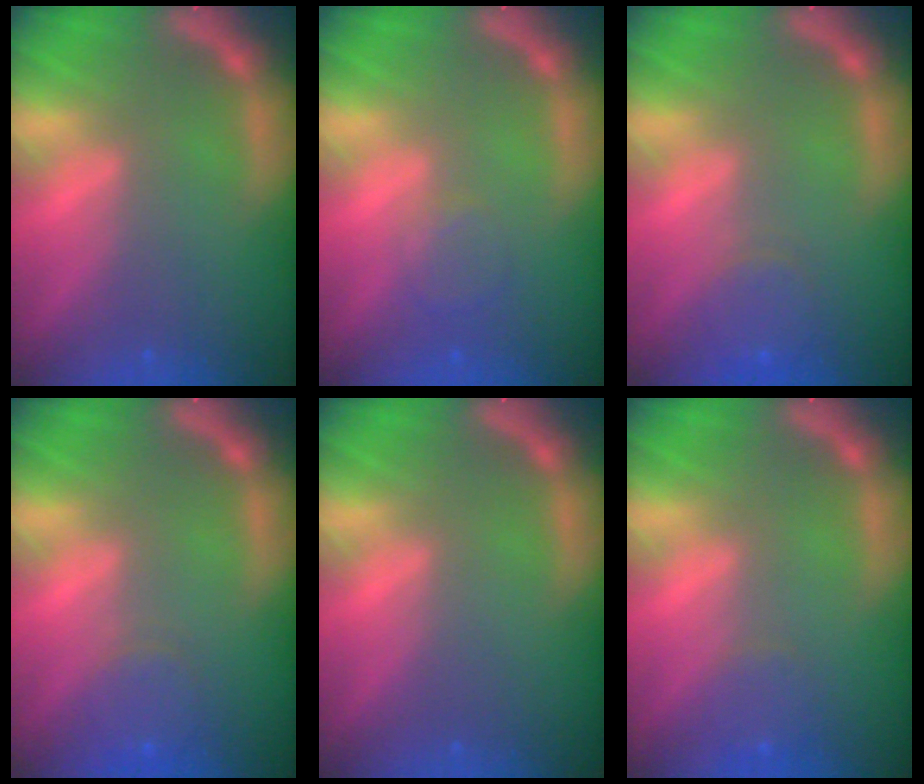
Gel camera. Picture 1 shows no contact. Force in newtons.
{"total": 2.0}
{"total": 3.0}
{"total": 3.0}
{"total": 0.0}
{"total": 1.9}